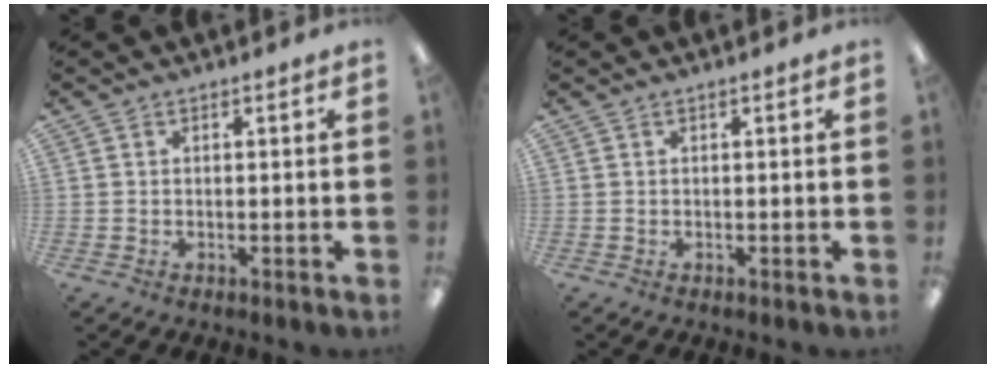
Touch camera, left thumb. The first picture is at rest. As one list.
[{"total": 0.0}]